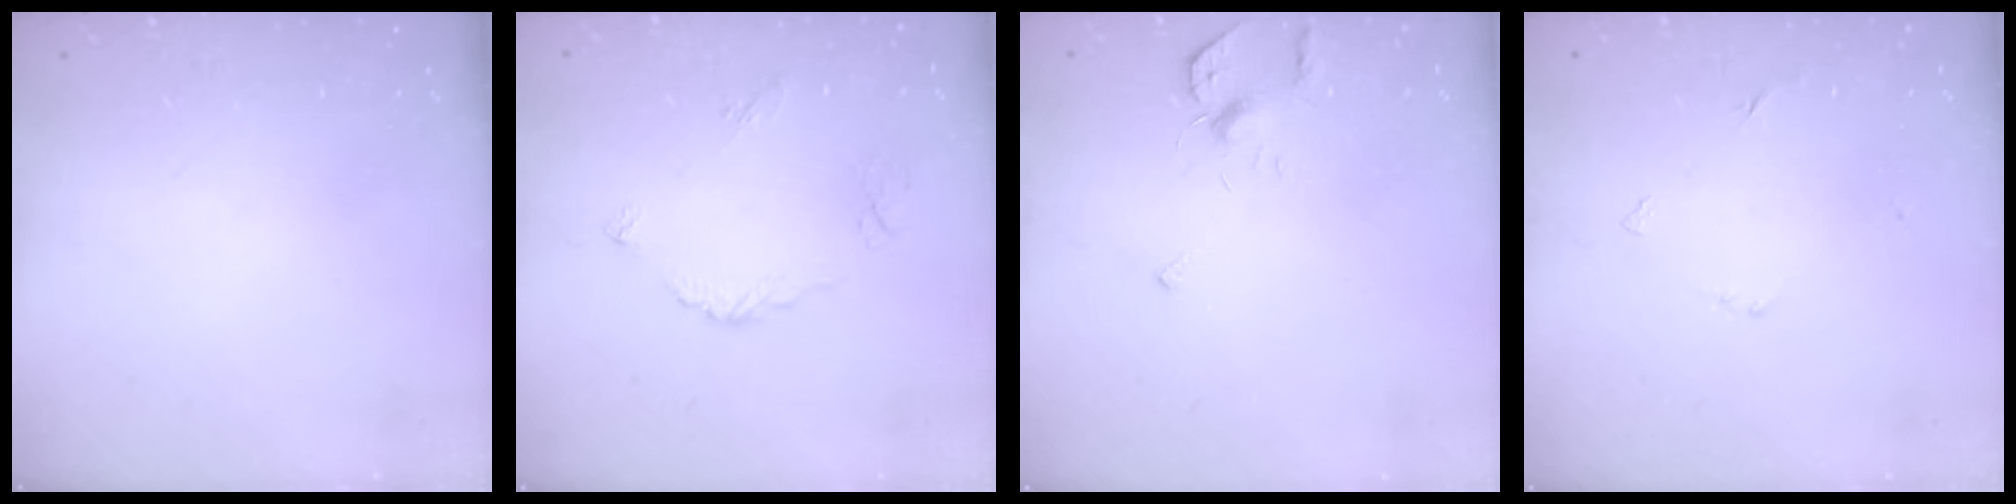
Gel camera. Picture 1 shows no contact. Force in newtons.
{"total": 5.2, "press": 5.2, "slide": 0.0}
{"total": 4.1, "press": 4.0, "slide": 0.7}
{"total": 3.2, "press": 3.1, "slide": 0.4}